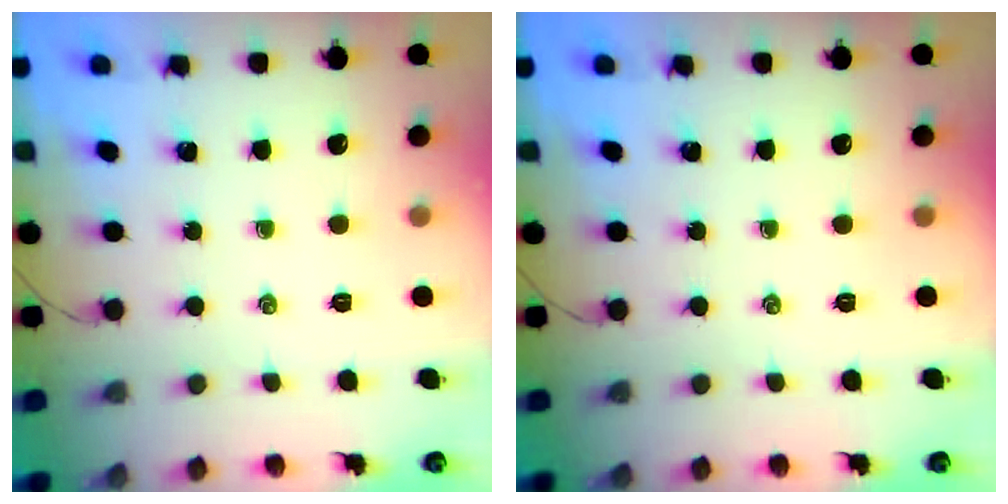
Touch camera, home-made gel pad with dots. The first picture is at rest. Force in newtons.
{"total": 0.0}